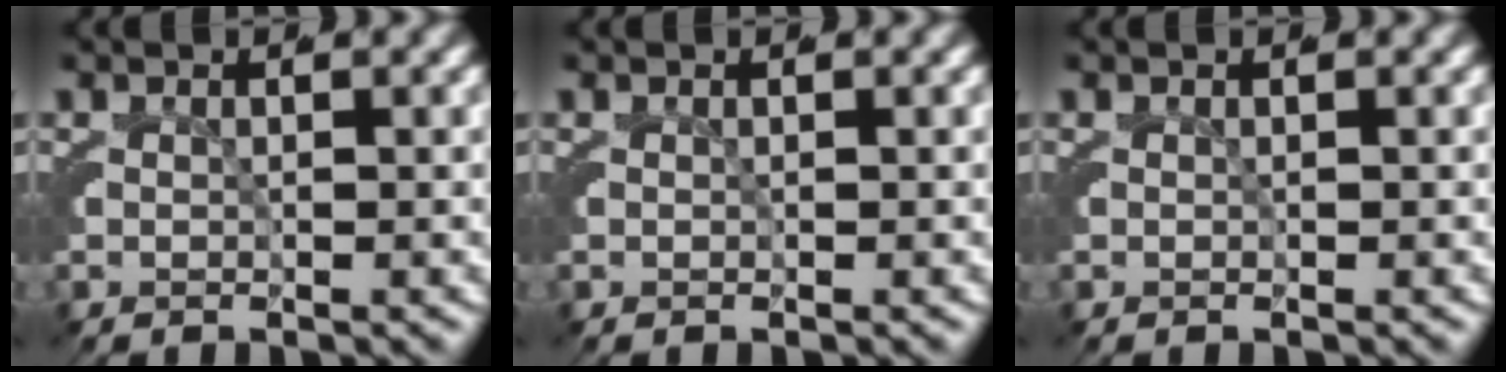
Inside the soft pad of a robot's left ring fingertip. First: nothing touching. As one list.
[{"total": 0.0}, {"total": 0.0}]